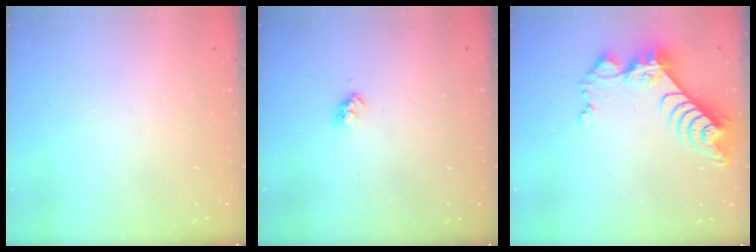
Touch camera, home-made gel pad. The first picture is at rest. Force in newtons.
{"total": 3.1, "press": 3.1, "slide": 0.5}
{"total": 10.3, "press": 10.3, "slide": 0.8}